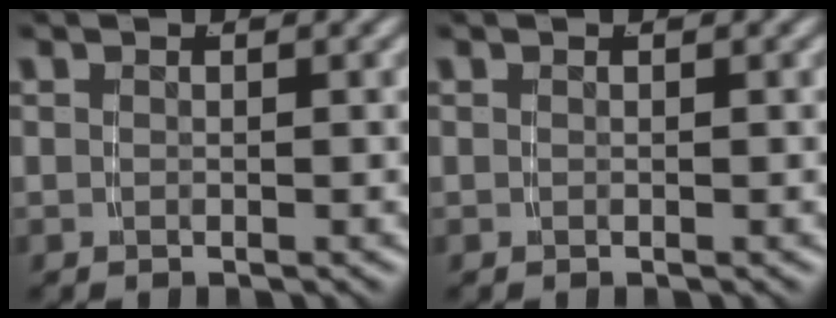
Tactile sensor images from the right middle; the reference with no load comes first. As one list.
[{"total": 0.0}]